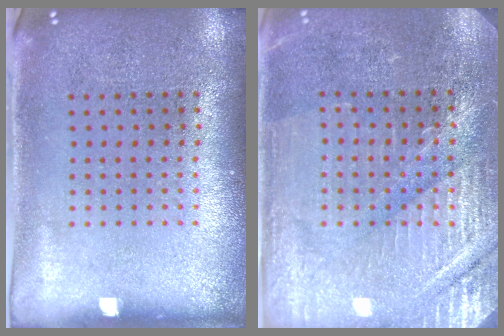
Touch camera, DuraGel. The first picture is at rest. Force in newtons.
{"total": 3.4, "press": 3.4, "slide": 0.7}